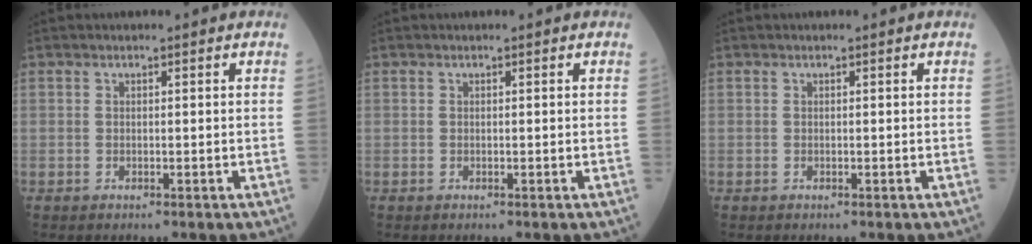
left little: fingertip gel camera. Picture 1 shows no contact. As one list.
[{"total": 0.0}, {"total": 0.0}]